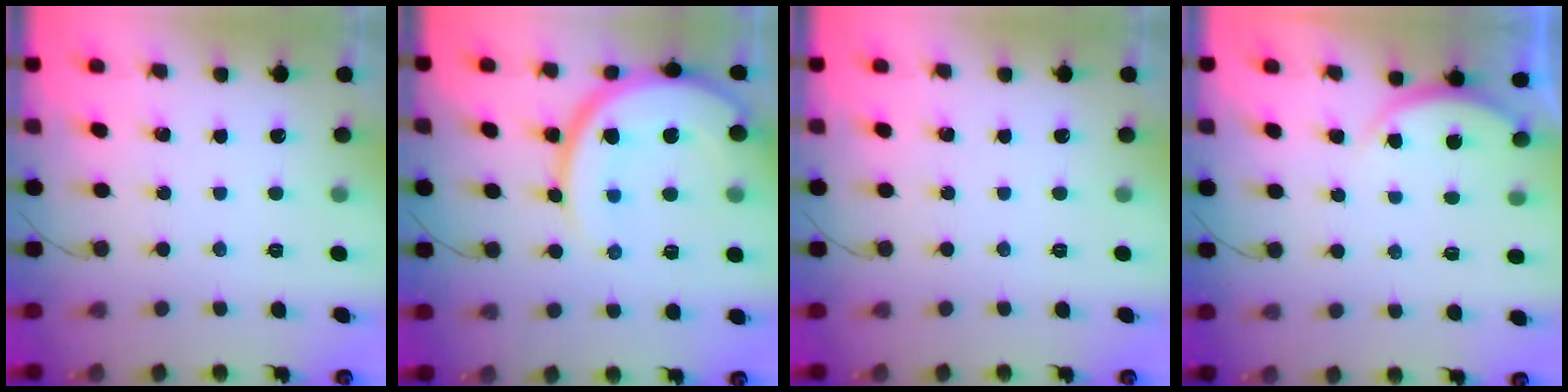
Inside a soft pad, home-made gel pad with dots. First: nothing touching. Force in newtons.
{"total": 15.7, "press": 15.6, "slide": 1.4}
{"total": 0.0}
{"total": 3.3, "press": 3.3, "slide": 0.6}